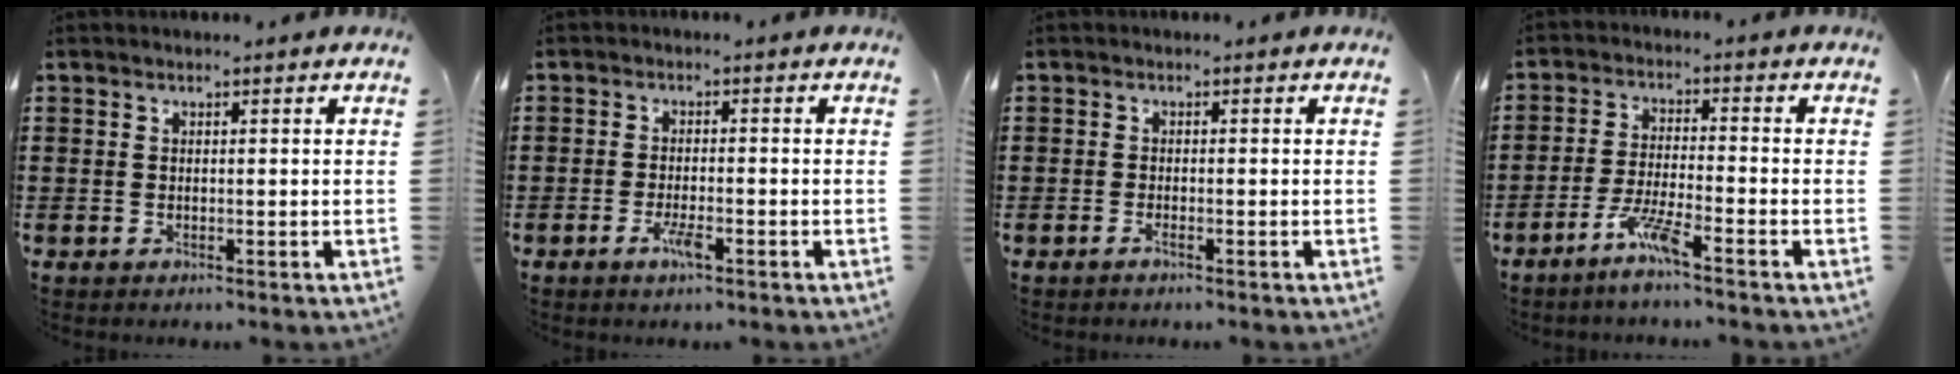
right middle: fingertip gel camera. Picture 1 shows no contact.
{"total": 3.1, "force": [-1.6, 0.6, 2.6], "torque": [-0.059, -0.006, -0.031]}
{"total": 0.9, "force": [-0.6, -0.1, 0.7], "torque": [-0.014, -0.006, -0.009]}
{"total": 5.7, "force": [-4.1, 0.2, 4.0], "torque": [-0.086, -0.010, -0.075]}